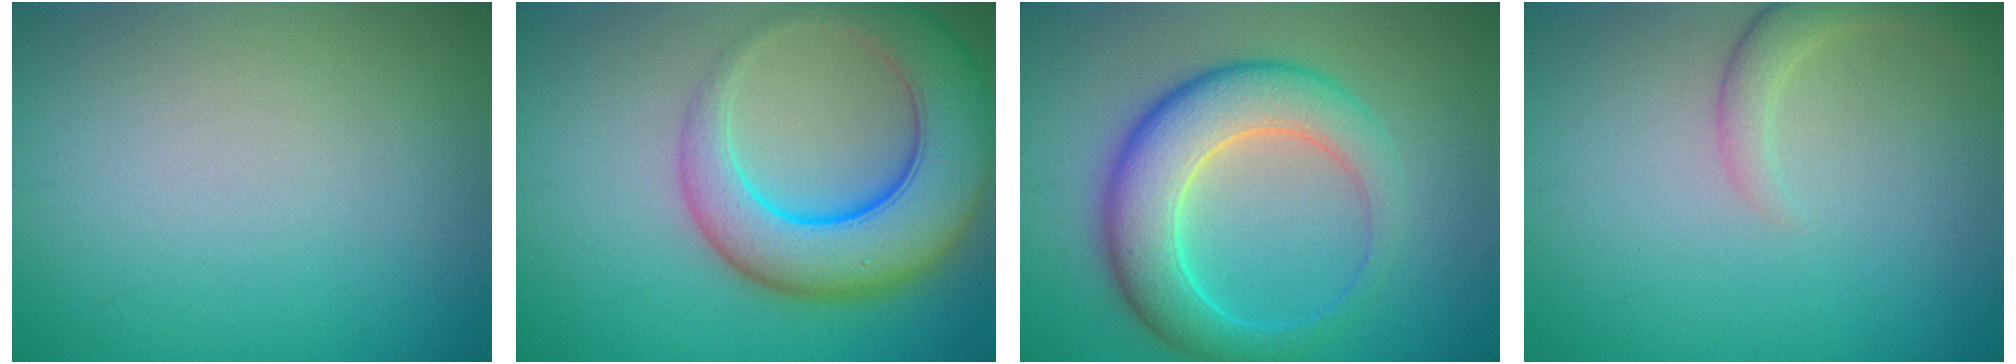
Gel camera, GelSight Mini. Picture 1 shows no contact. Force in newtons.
{"total": 9.1, "press": 9.1, "slide": 0.6}
{"total": 7.2, "press": 7.2, "slide": 0.2}
{"total": 2.3, "press": 2.3, "slide": 0.3}